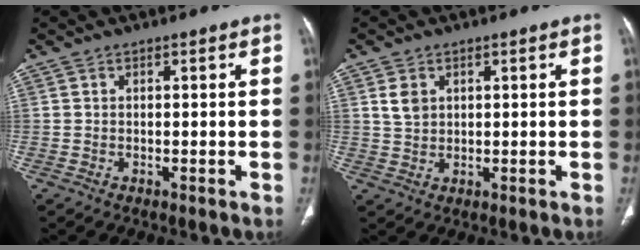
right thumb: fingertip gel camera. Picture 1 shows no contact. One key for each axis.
{"total": 3.2, "fx": 1.3, "fy": 2.4, "fz": 1.7, "tx": -0.026, "ty": -0.005, "tz": 0.030}